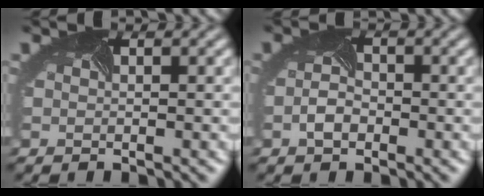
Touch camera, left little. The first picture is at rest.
{"total": 1.9, "force": [-1.4, 0.9, 0.9], "torque": [-0.029, -0.003, -0.021]}